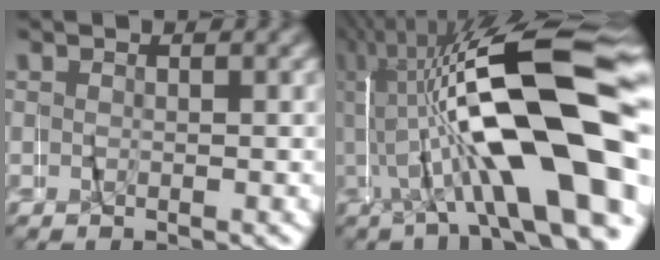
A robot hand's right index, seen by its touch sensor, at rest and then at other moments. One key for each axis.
{"total": 16.4, "fx": 0.9, "fy": 6.0, "fz": 15.2, "tx": -0.253, "ty": 0.026, "tz": 0.009}